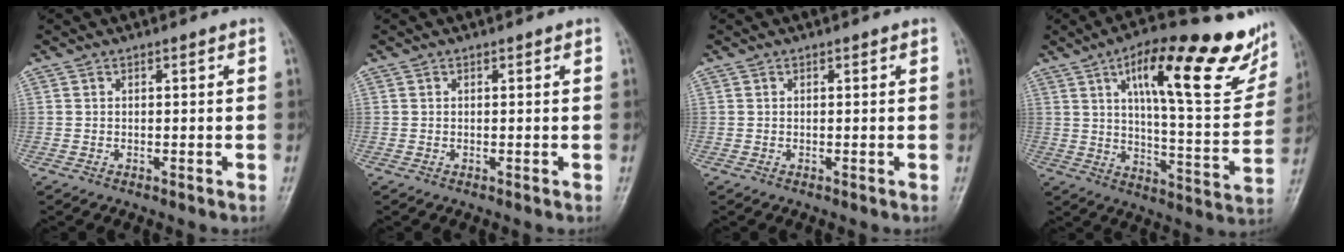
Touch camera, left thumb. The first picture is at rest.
{"total": 0.0}
{"total": 0.0}
{"total": 25.5, "force": [13.2, 7.2, 20.7], "torque": [-0.261, -0.032, 0.199]}